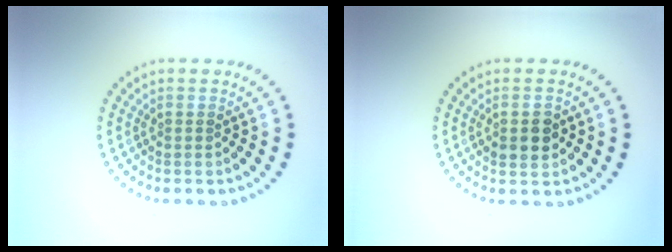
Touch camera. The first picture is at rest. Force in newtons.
{"total": 2.7, "press": 2.7, "slide": 0.2}